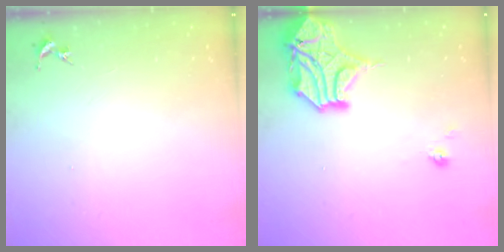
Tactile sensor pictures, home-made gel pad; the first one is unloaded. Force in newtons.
{"total": 15.2, "press": 15.1, "slide": 2.2}